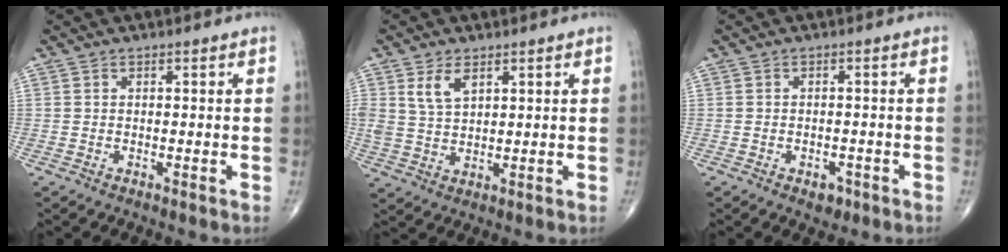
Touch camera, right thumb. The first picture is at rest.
{"total": 5.3, "force": [2.7, 2.8, 3.5], "torque": [-0.064, -0.012, 0.059]}
{"total": 2.4, "force": [-1.3, 1.6, 1.2], "torque": [-0.005, 0.007, -0.012]}